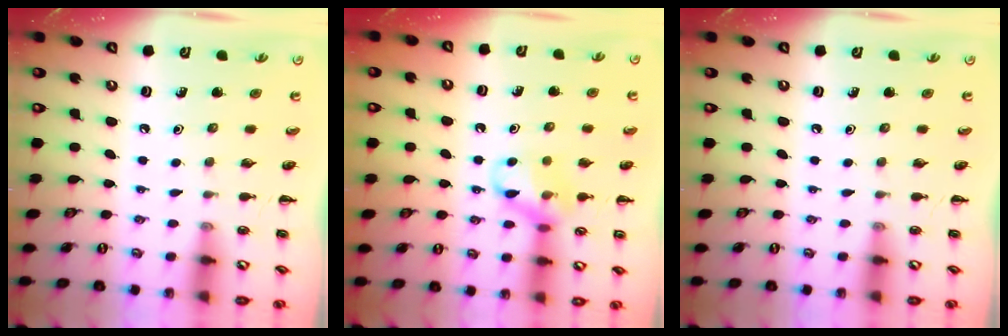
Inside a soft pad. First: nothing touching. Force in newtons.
{"total": 12.2, "press": 12.1, "slide": 1.5}
{"total": 0.0}